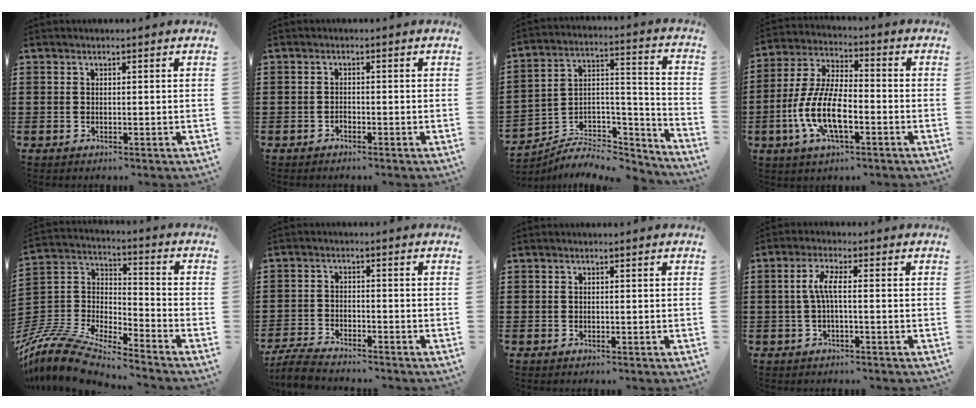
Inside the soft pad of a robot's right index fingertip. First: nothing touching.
{"total": 0.8, "force": [-0.7, 0.3, 0.3], "torque": [-0.007, -0.001, -0.014]}
{"total": 5.8, "force": [-4.8, 3.0, 1.5], "torque": [-0.022, 0.007, -0.090]}
{"total": 10.3, "force": [-3.6, 3.8, 8.8], "torque": [-0.214, -0.011, -0.076]}
{"total": 10.8, "force": [-10.1, 1.7, 3.6], "torque": [-0.102, 0.003, -0.212]}
{"total": 4.1, "force": [-4.0, 0.4, 0.9], "torque": [-0.031, -0.002, -0.084]}
{"total": 0.0}
{"total": 3.9, "force": [-0.4, 0.8, 3.8], "torque": [-0.085, -0.001, -0.015]}